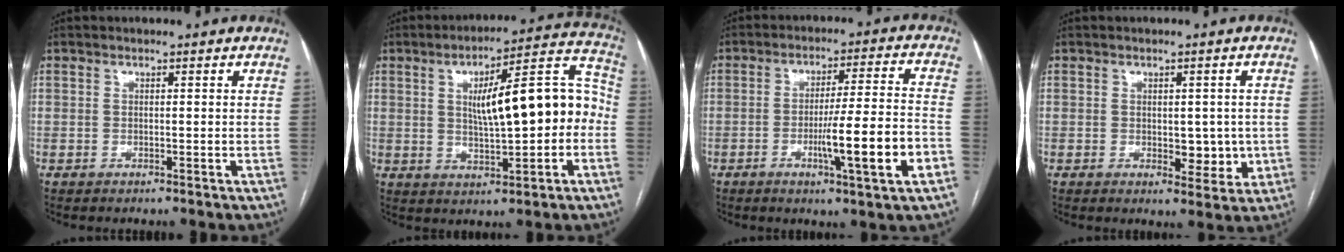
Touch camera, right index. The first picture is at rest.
{"total": 14.9, "force": [0.1, 3.8, 14.4], "torque": [-0.201, 0.044, 0.007]}
{"total": 12.4, "force": [-4.3, -0.2, 11.7], "torque": [-0.185, -0.007, -0.067]}
{"total": 5.1, "force": [-0.4, 2.8, 4.2], "torque": [-0.047, -0.002, 0.004]}